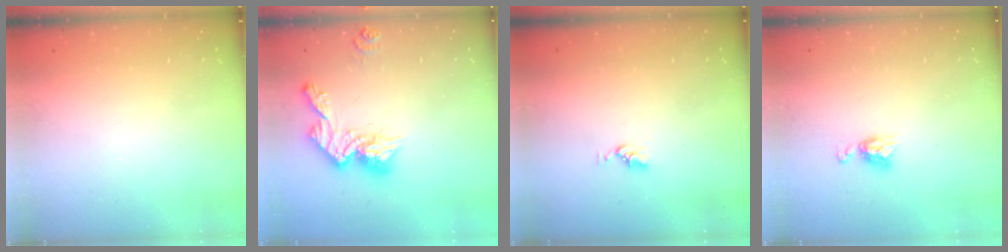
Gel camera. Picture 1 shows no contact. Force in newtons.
{"total": 12.6, "press": 12.6, "slide": 1.0}
{"total": 2.1, "press": 2.0, "slide": 0.3}
{"total": 6.5, "press": 6.5, "slide": 0.5}